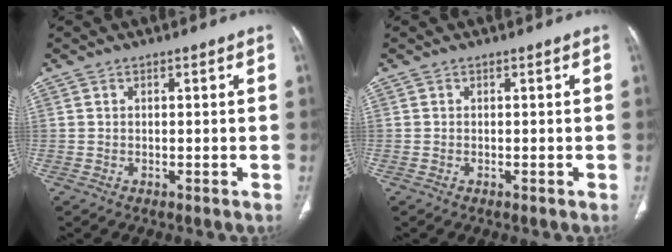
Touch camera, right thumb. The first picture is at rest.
{"total": 0.0}